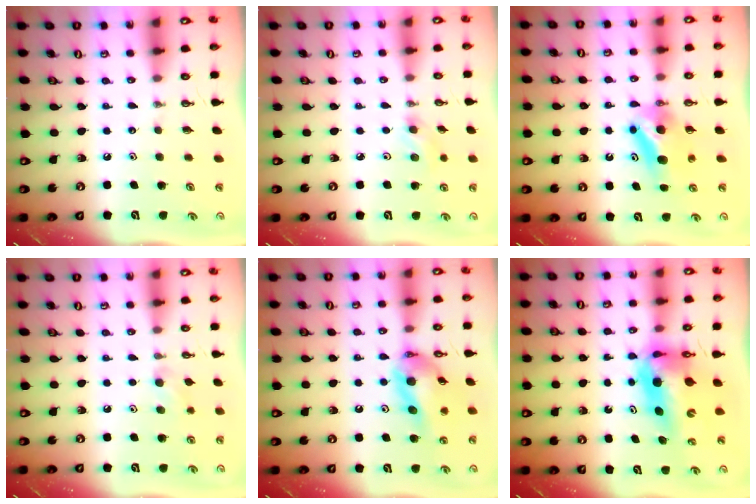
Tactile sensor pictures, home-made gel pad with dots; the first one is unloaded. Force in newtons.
{"total": 3.8, "press": 3.8, "slide": 0.7}
{"total": 7.8, "press": 7.2, "slide": 3.0}
{"total": 5.7, "press": 5.7, "slide": 1.0}
{"total": 14.0, "press": 13.8, "slide": 2.3}
{"total": 11.2, "press": 10.9, "slide": 2.6}